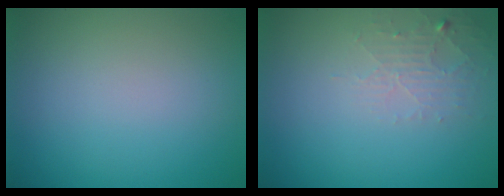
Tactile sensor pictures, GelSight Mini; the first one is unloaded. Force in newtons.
{"total": 1.9, "press": 1.9, "slide": 0.3}